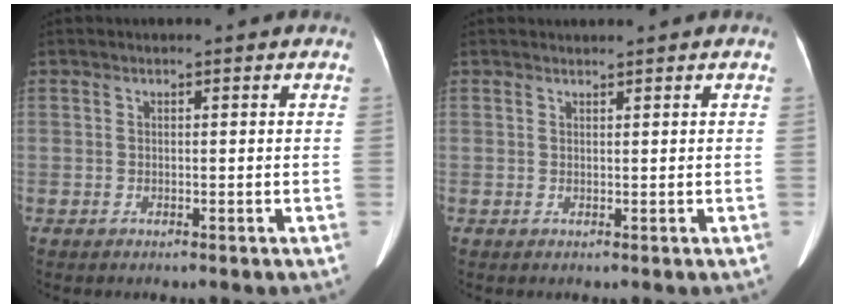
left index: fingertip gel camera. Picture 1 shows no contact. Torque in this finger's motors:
{"motor_torque": [-0.02, 0.08, -0.02, -0.02]}